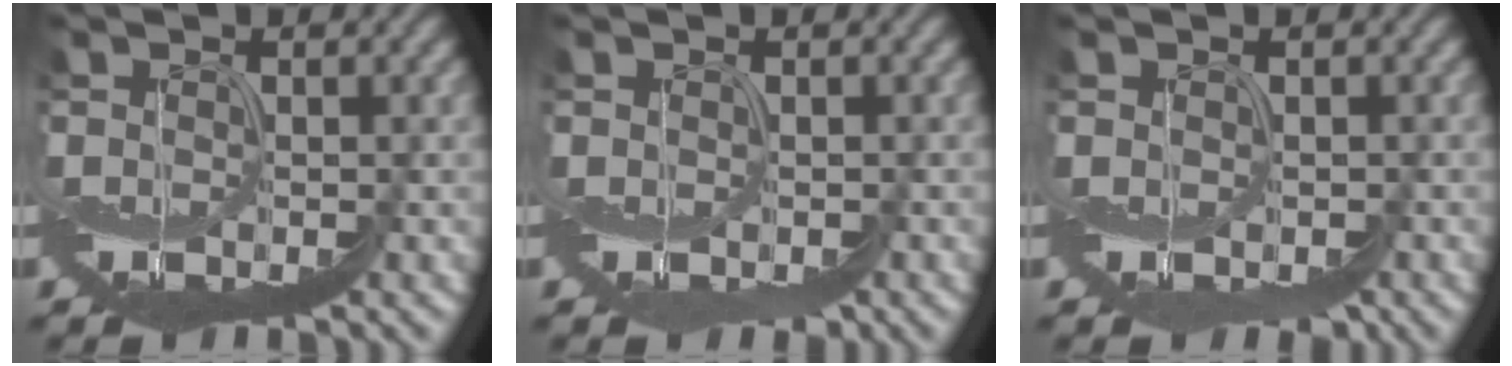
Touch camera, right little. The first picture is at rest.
{"total": 0.9, "force": [-0.6, 0.6, 0.1], "torque": [0.003, -0.001, -0.006]}
{"total": 1.3, "force": [-0.9, 0.9, 0.4], "torque": [-0.002, -0.004, -0.009]}